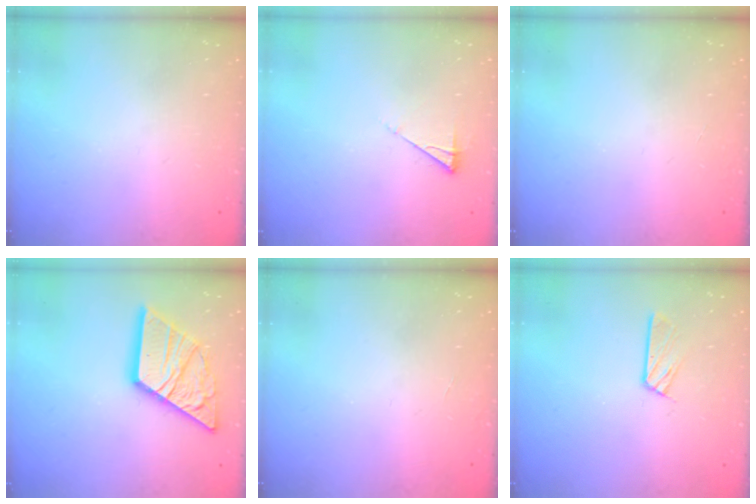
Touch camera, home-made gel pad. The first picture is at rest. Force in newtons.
{"total": 5.7, "press": 5.7, "slide": 0.7}
{"total": 0.0}
{"total": 18.7, "press": 18.6, "slide": 2.0}
{"total": 0.0}
{"total": 4.7, "press": 4.6, "slide": 0.3}